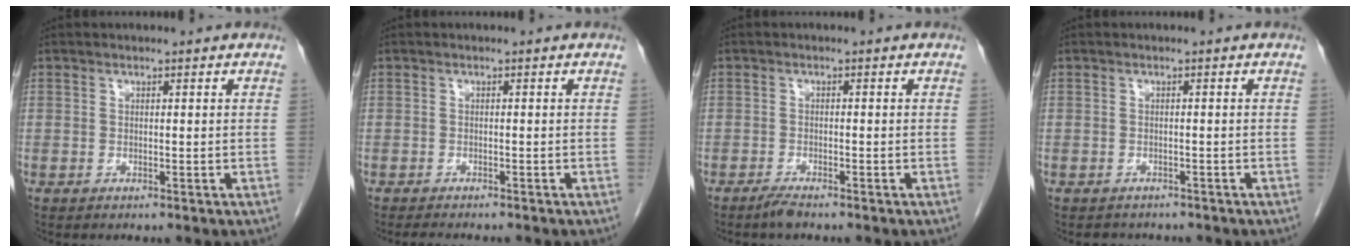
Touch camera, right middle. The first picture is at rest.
{"total": 3.9, "force": [-3.4, 0.7, 1.8], "torque": [-0.025, -0.007, -0.042]}
{"total": 1.7, "force": [-1.5, 0.1, 0.8], "torque": [-0.023, -0.004, -0.029]}
{"total": 2.7, "force": [-2.4, 1.2, 0.2], "torque": [-0.008, 0.000, -0.030]}